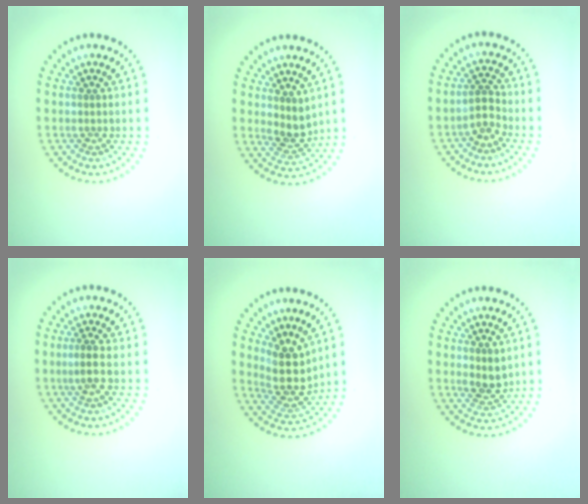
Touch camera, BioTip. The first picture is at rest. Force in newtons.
{"total": 2.5, "press": 2.0, "slide": 1.5}
{"total": 2.1, "press": 1.9, "slide": 1.0}
{"total": 1.7, "press": 1.4, "slide": 0.9}
{"total": 4.0, "press": 3.1, "slide": 2.5}
{"total": 2.4, "press": 2.1, "slide": 1.0}